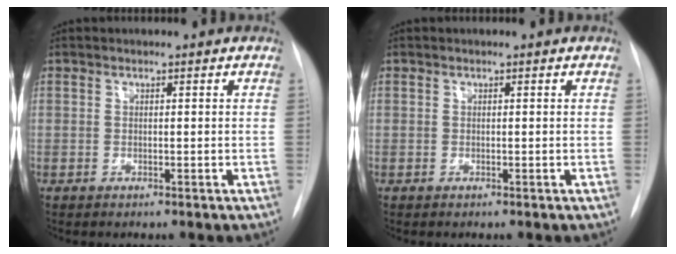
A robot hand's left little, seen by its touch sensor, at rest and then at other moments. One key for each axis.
{"total": 0.0}